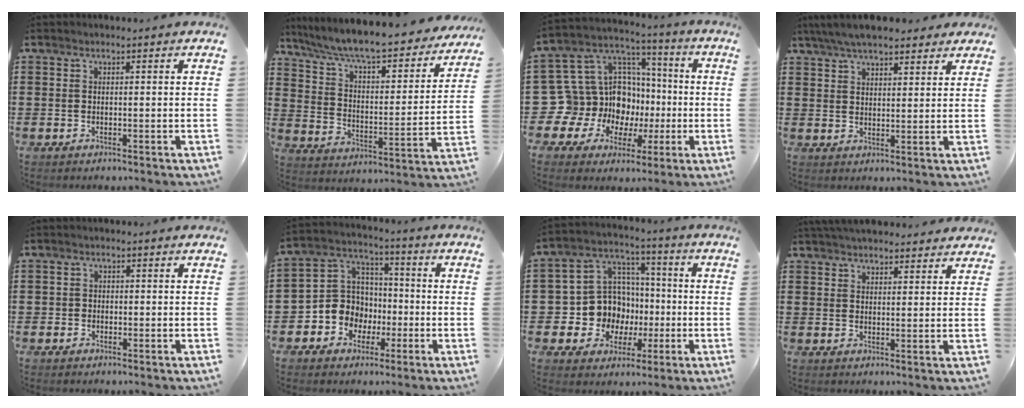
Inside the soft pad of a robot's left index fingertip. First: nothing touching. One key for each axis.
{"total": 7.8, "fx": 7.0, "fy": 0.4, "fz": 3.5, "tx": -0.096, "ty": -0.049, "tz": 0.115}
{"total": 14.6, "fx": -3.3, "fy": 13.6, "fz": 4.3, "tx": -0.135, "ty": -0.020, "tz": -0.025}
{"total": 6.1, "fx": 5.3, "fy": 1.5, "fz": 2.6, "tx": -0.065, "ty": -0.003, "tz": 0.099}
{"total": 1.1, "fx": -0.4, "fy": 1.0, "fz": 0.2, "tx": -0.009, "ty": 0.003, "tz": -0.010}
{"total": 8.4, "fx": -2.1, "fy": 7.9, "fz": 1.9, "tx": -0.085, "ty": 0.004, "tz": -0.041}
{"total": 10.5, "fx": -0.9, "fy": 10.1, "fz": 2.7, "tx": -0.105, "ty": 0.001, "tz": -0.005}
{"total": 4.2, "fx": 4.0, "fy": 0.6, "fz": 1.0, "tx": -0.028, "ty": -0.005, "tz": 0.076}